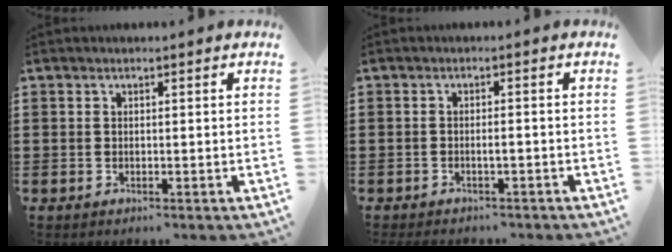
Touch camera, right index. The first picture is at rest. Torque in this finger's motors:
{"motor_torque": [0.06, -0.04, 0.13, 0.09]}